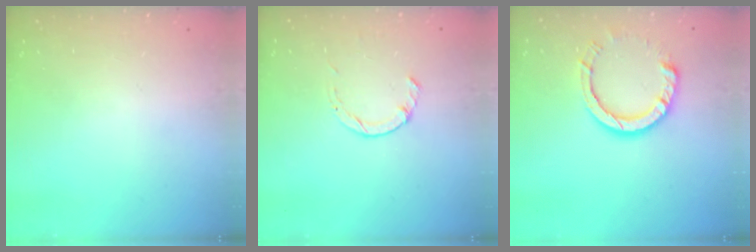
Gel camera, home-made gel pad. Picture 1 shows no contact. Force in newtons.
{"total": 1.0, "press": 1.0, "slide": 0.3}
{"total": 9.1, "press": 9.1, "slide": 0.7}